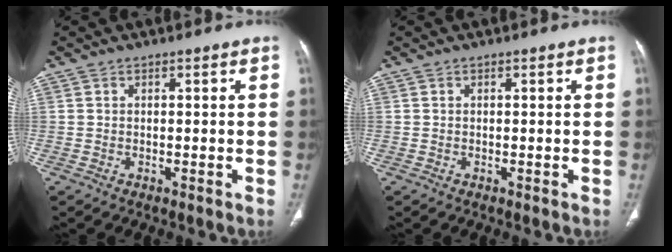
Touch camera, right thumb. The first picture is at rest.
{"total": 0.0}